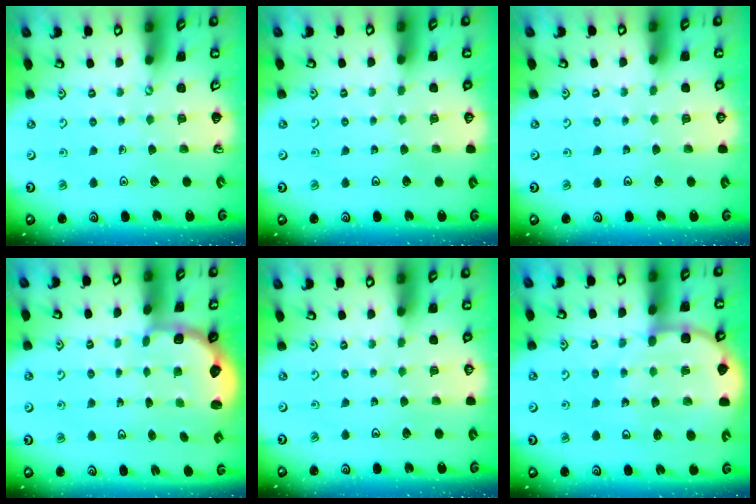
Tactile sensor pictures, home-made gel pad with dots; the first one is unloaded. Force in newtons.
{"total": 0.0}
{"total": 0.0}
{"total": 2.7, "press": 1.9, "slide": 1.9}
{"total": 0.0}
{"total": 9.3, "press": 9.1, "slide": 2.0}